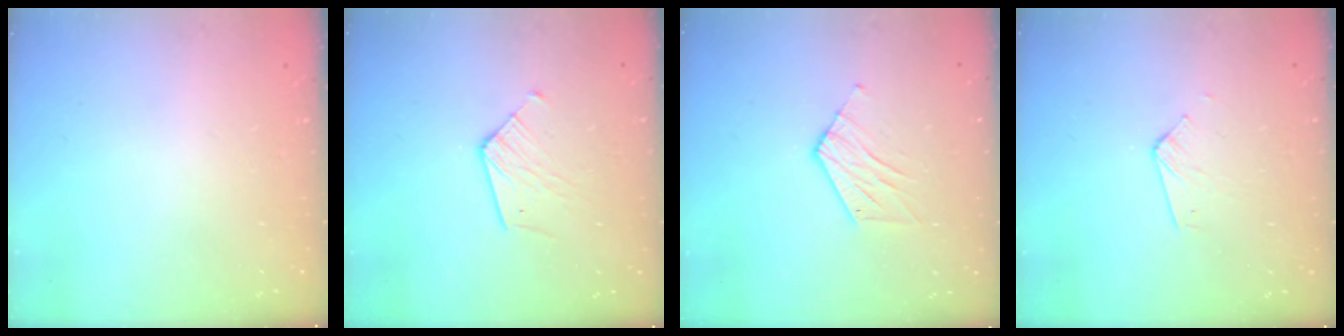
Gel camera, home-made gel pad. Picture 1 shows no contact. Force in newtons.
{"total": 8.0, "press": 8.0, "slide": 0.5}
{"total": 7.2, "press": 7.2, "slide": 0.4}
{"total": 3.1, "press": 3.1, "slide": 0.2}